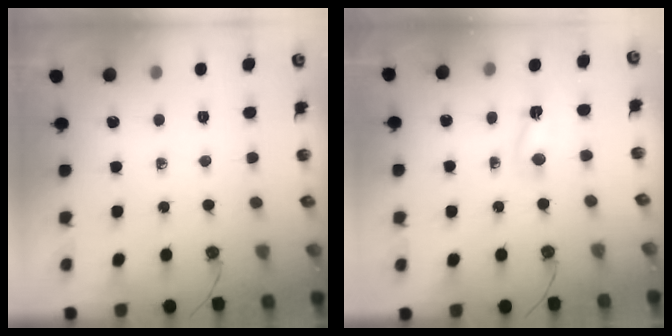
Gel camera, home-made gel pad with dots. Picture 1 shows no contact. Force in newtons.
{"total": 2.6, "press": 2.6, "slide": 0.6}